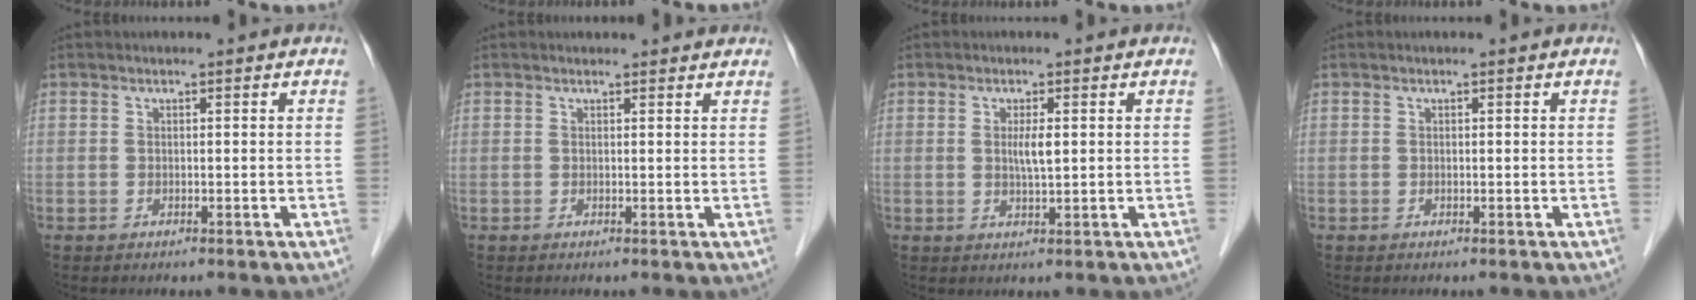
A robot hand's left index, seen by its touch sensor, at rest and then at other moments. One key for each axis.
{"total": 2.9, "fx": 2.8, "fy": 0.8, "fz": 0.5, "tx": -0.009, "ty": 0.008, "tz": 0.024}
{"total": 2.6, "fx": 0.4, "fy": 0.2, "fz": 2.6, "tx": -0.048, "ty": -0.004, "tz": 0.007}
{"total": 0.0}